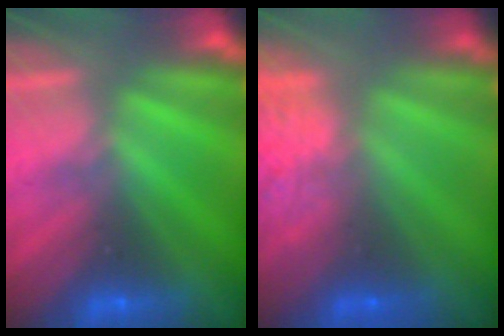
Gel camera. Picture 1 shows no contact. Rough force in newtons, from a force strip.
{"total": 5.9}